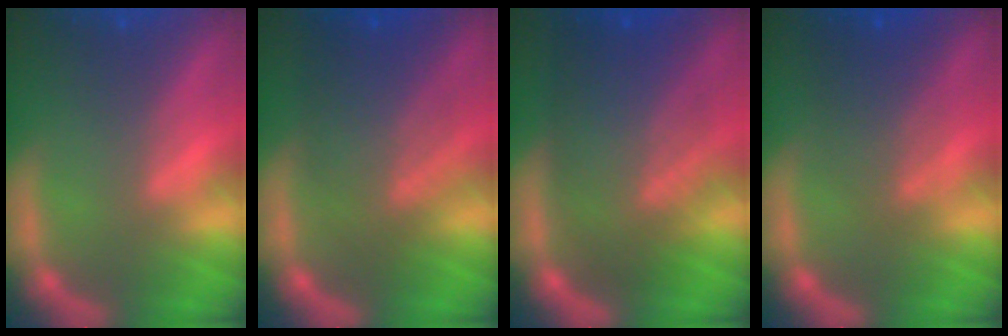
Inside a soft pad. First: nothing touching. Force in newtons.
{"total": 7.1}
{"total": 9.1}
{"total": 4.1}